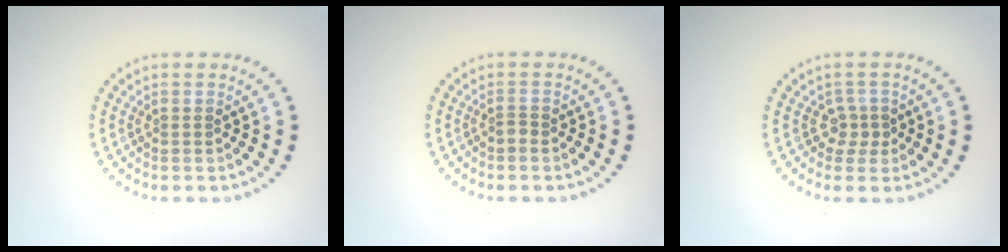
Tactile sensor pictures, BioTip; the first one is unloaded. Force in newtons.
{"total": 0.9, "press": 0.6, "slide": 0.6}
{"total": 1.8, "press": 1.2, "slide": 1.3}